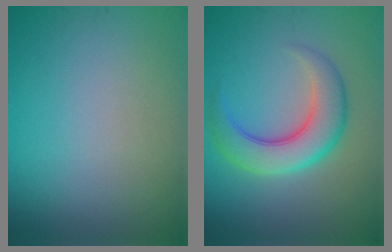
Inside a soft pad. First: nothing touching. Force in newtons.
{"total": 6.1, "press": 6.1, "slide": 0.1}